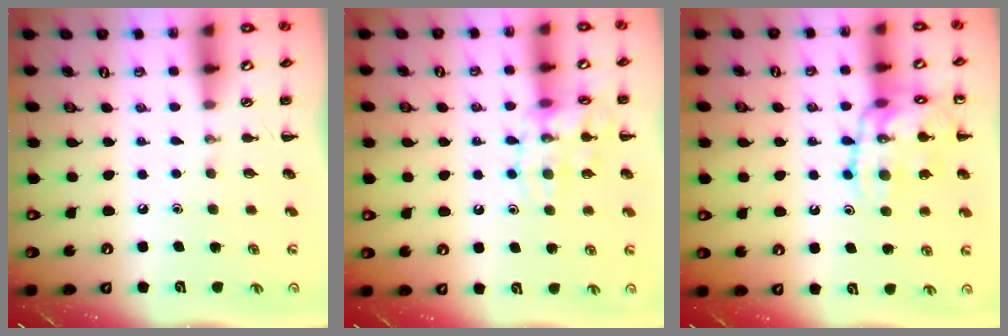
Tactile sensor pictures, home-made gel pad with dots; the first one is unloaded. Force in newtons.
{"total": 13.1, "press": 13.0, "slide": 1.1}
{"total": 15.3, "press": 15.2, "slide": 1.5}